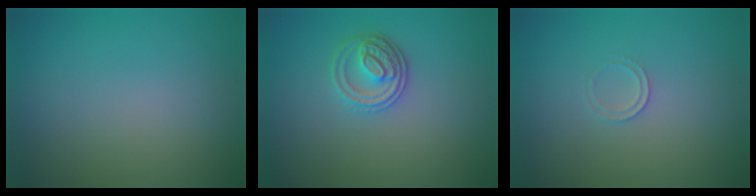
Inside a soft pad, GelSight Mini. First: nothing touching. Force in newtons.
{"total": 2.9, "press": 2.8, "slide": 0.7}
{"total": 0.7, "press": 0.3, "slide": 0.6}